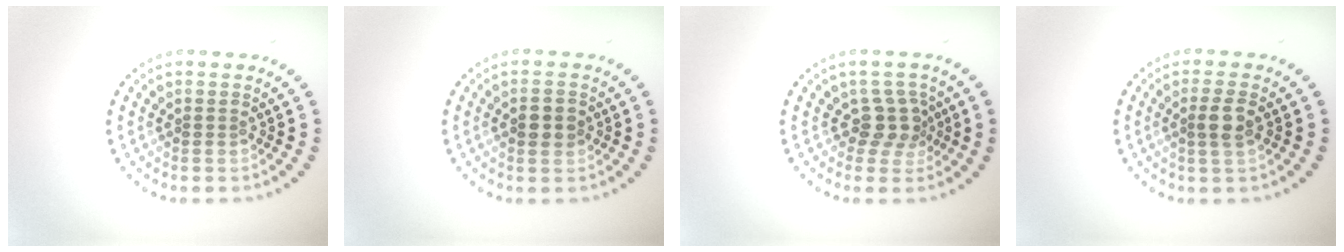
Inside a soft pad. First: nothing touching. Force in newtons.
{"total": 2.3, "press": 2.3, "slide": 0.1}
{"total": 2.4, "press": 1.9, "slide": 1.5}
{"total": 1.9, "press": 1.8, "slide": 0.8}